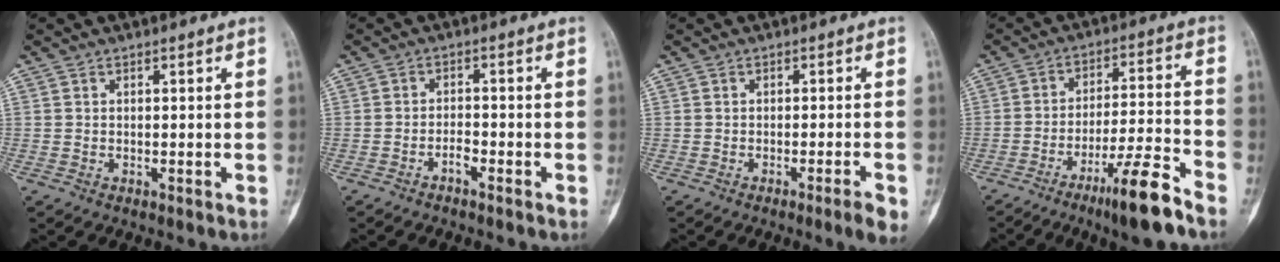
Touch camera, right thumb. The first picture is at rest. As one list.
[{"total": 2.1, "force": [-1.6, 0.6, 1.2], "torque": [-0.021, 0.015, -0.032]}, {"total": 3.9, "force": [-2.1, -0.1, 3.3], "torque": [-0.046, 0.000, -0.032]}, {"total": 12.3, "force": [-8.3, 1.1, 9.0], "torque": [-0.154, 0.054, -0.140]}]